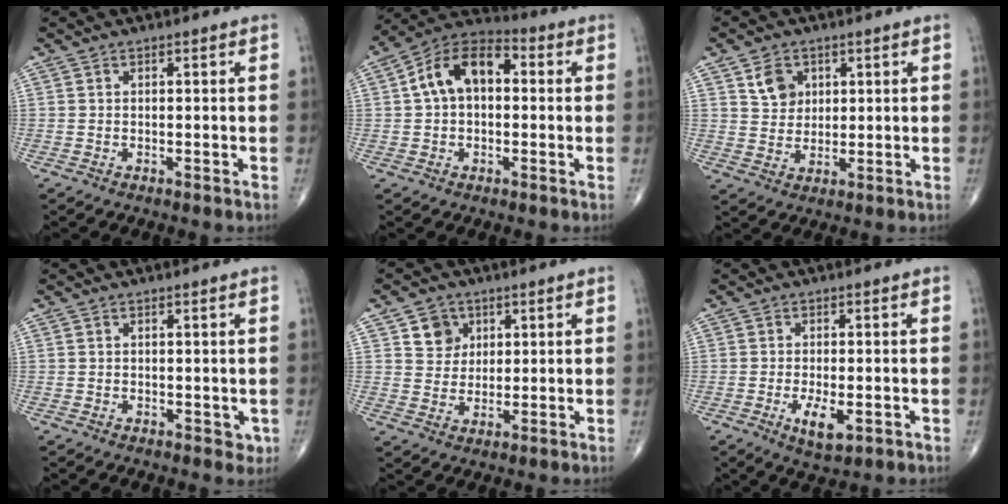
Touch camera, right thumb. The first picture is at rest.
{"total": 12.0, "force": [1.5, 7.6, 9.1], "torque": [-0.145, 0.036, 0.012]}
{"total": 5.7, "force": [2.5, 4.5, 2.4], "torque": [-0.021, -0.015, 0.047]}
{"total": 1.6, "force": [0.1, 1.2, 1.0], "torque": [-0.007, -0.001, 0.005]}
{"total": 5.8, "force": [2.4, 5.0, 1.6], "torque": [-0.002, -0.010, 0.043]}
{"total": 6.0, "force": [-1.8, 2.4, 5.2], "torque": [-0.087, -0.011, -0.024]}